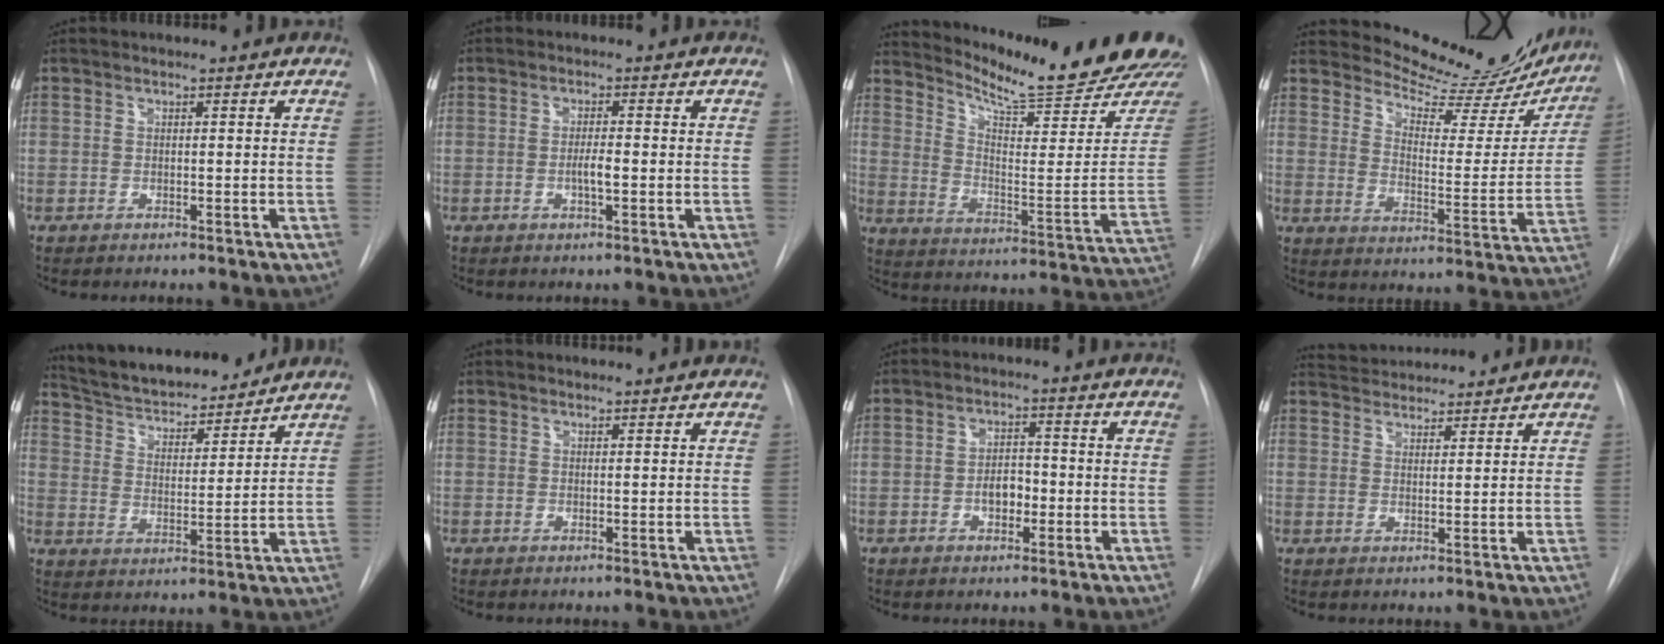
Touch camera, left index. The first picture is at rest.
{"total": 2.4, "force": [-1.2, 0.2, 2.1], "torque": [-0.038, -0.005, -0.020]}
{"total": 22.0, "force": [20.5, 0.6, 8.1], "torque": [-0.128, -0.122, 0.264]}
{"total": 18.3, "force": [17.4, 4.0, 3.9], "torque": [-0.044, -0.073, 0.209]}
{"total": 13.1, "force": [12.1, 2.8, 4.2], "torque": [-0.064, 0.016, 0.191]}
{"total": 2.2, "force": [2.1, 0.1, 0.4], "torque": [-0.009, 0.005, 0.019]}
{"total": 3.6, "force": [-1.7, 2.0, 2.5], "torque": [-0.036, 0.002, -0.026]}
{"total": 8.0, "force": [7.8, 1.1, 1.7], "torque": [-0.032, 0.021, 0.115]}